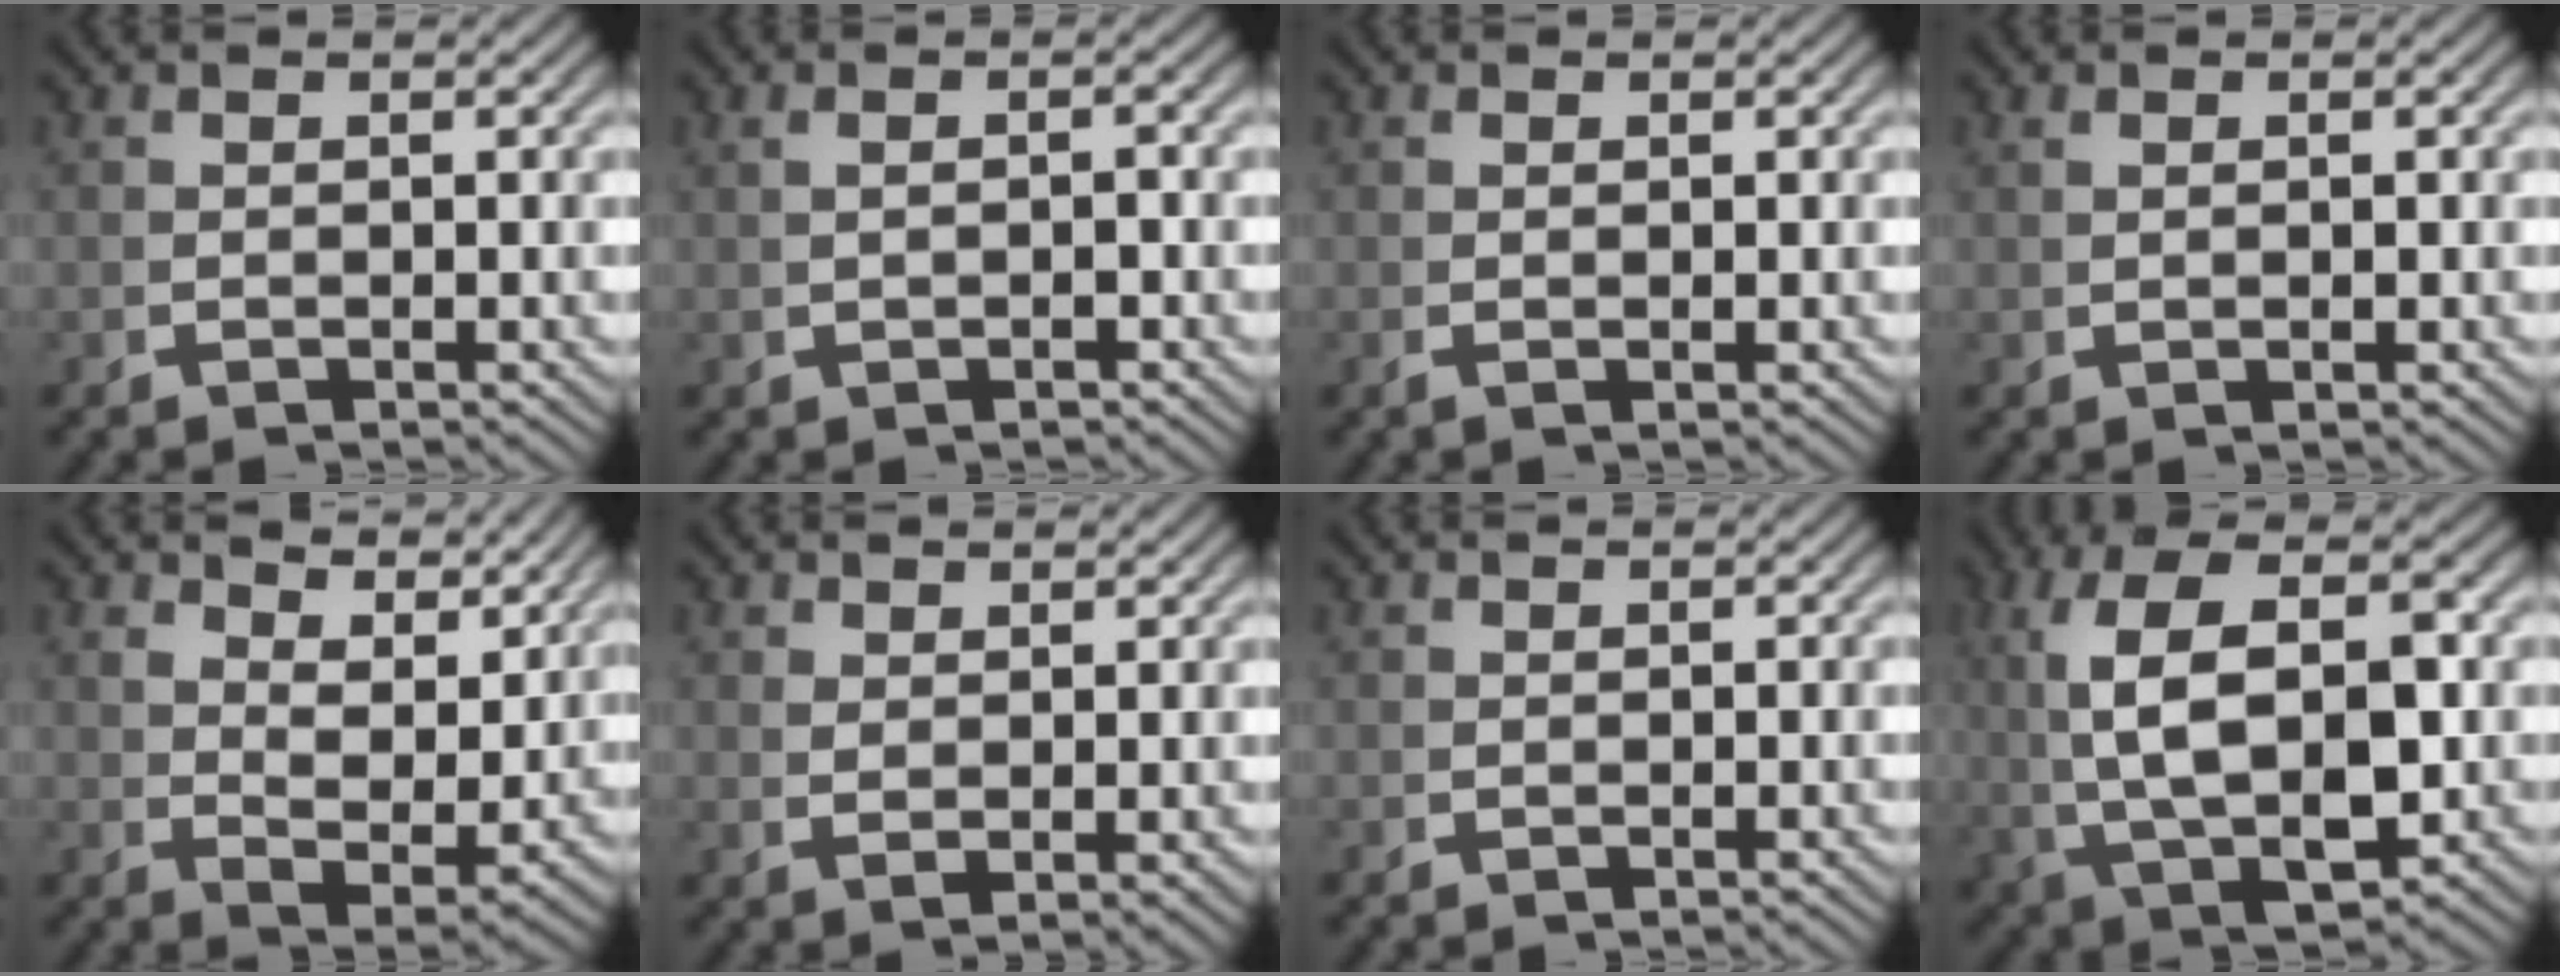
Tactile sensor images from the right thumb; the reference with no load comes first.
{"total": 1.1, "force": [-0.1, 0.1, 1.1], "torque": [-0.016, 0.007, 0.003]}
{"total": 0.5, "force": [0.2, -0.1, 0.5], "torque": [-0.011, 0.000, 0.003]}
{"total": 0.9, "force": [0.5, -0.3, 0.7], "torque": [-0.011, 0.006, 0.013]}
{"total": 5.9, "force": [2.6, 3.0, 4.4], "torque": [-0.078, -0.015, 0.051]}
{"total": 1.7, "force": [1.4, 0.3, 1.0], "torque": [-0.013, -0.001, 0.034]}
{"total": 0.0}
{"total": 10.6, "force": [0.5, 5.8, 8.9], "torque": [-0.198, -0.017, 0.028]}